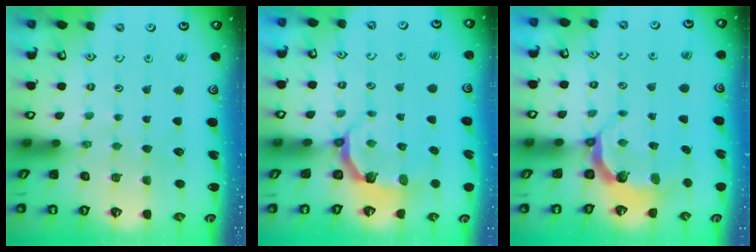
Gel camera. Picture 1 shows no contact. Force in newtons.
{"total": 4.3, "press": 2.8, "slide": 3.2}
{"total": 5.2, "press": 4.0, "slide": 3.4}